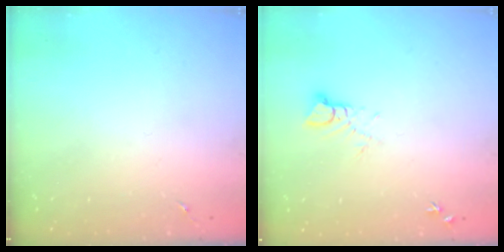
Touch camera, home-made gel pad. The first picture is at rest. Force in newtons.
{"total": 3.5, "press": 3.5, "slide": 0.2}